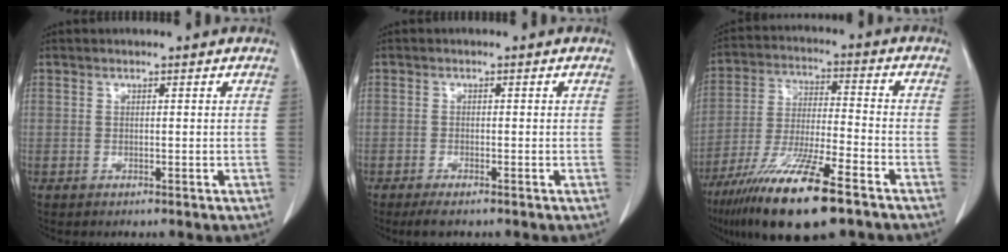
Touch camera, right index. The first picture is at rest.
{"total": 2.5, "force": [-1.9, 0.4, 1.6], "torque": [-0.027, -0.005, -0.031]}
{"total": 16.9, "force": [-10.8, 2.1, 12.8], "torque": [-0.245, -0.042, -0.197]}